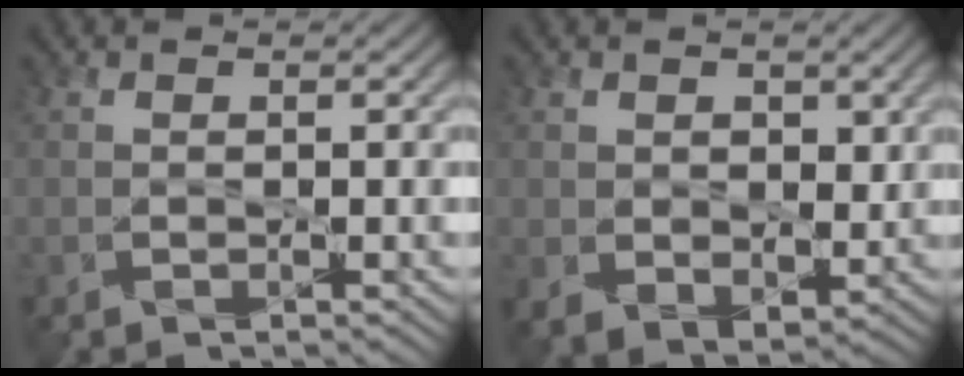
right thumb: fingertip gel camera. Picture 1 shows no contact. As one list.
[{"total": 4.2, "force": [1.2, 3.3, 2.4], "torque": [-0.065, -0.017, 0.027]}]